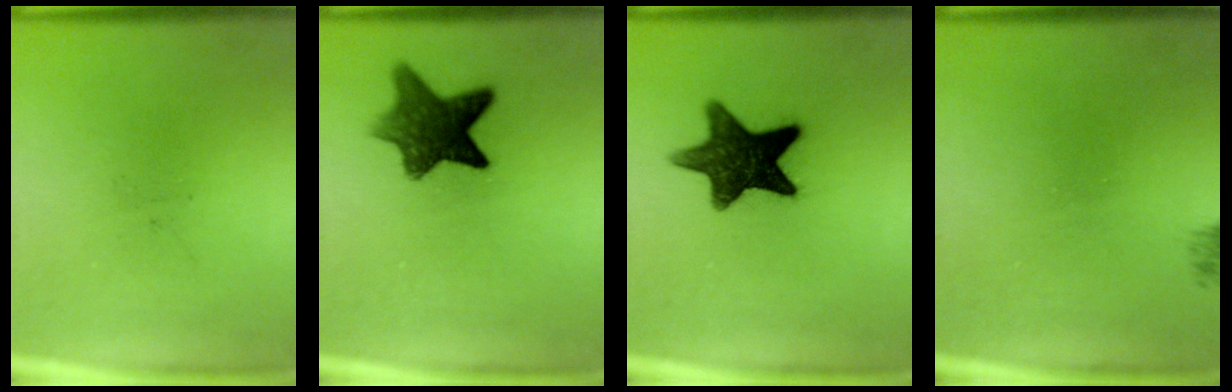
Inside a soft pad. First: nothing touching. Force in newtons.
{"total": 9.6}
{"total": 12.7}
{"total": 0.7}